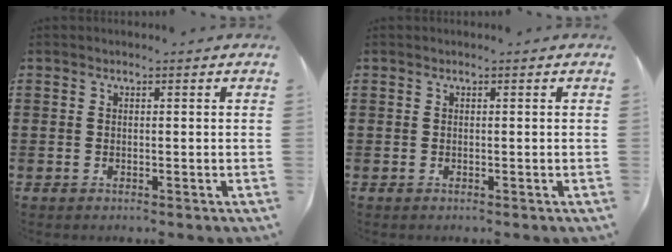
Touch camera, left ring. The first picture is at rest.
{"total": 0.0}